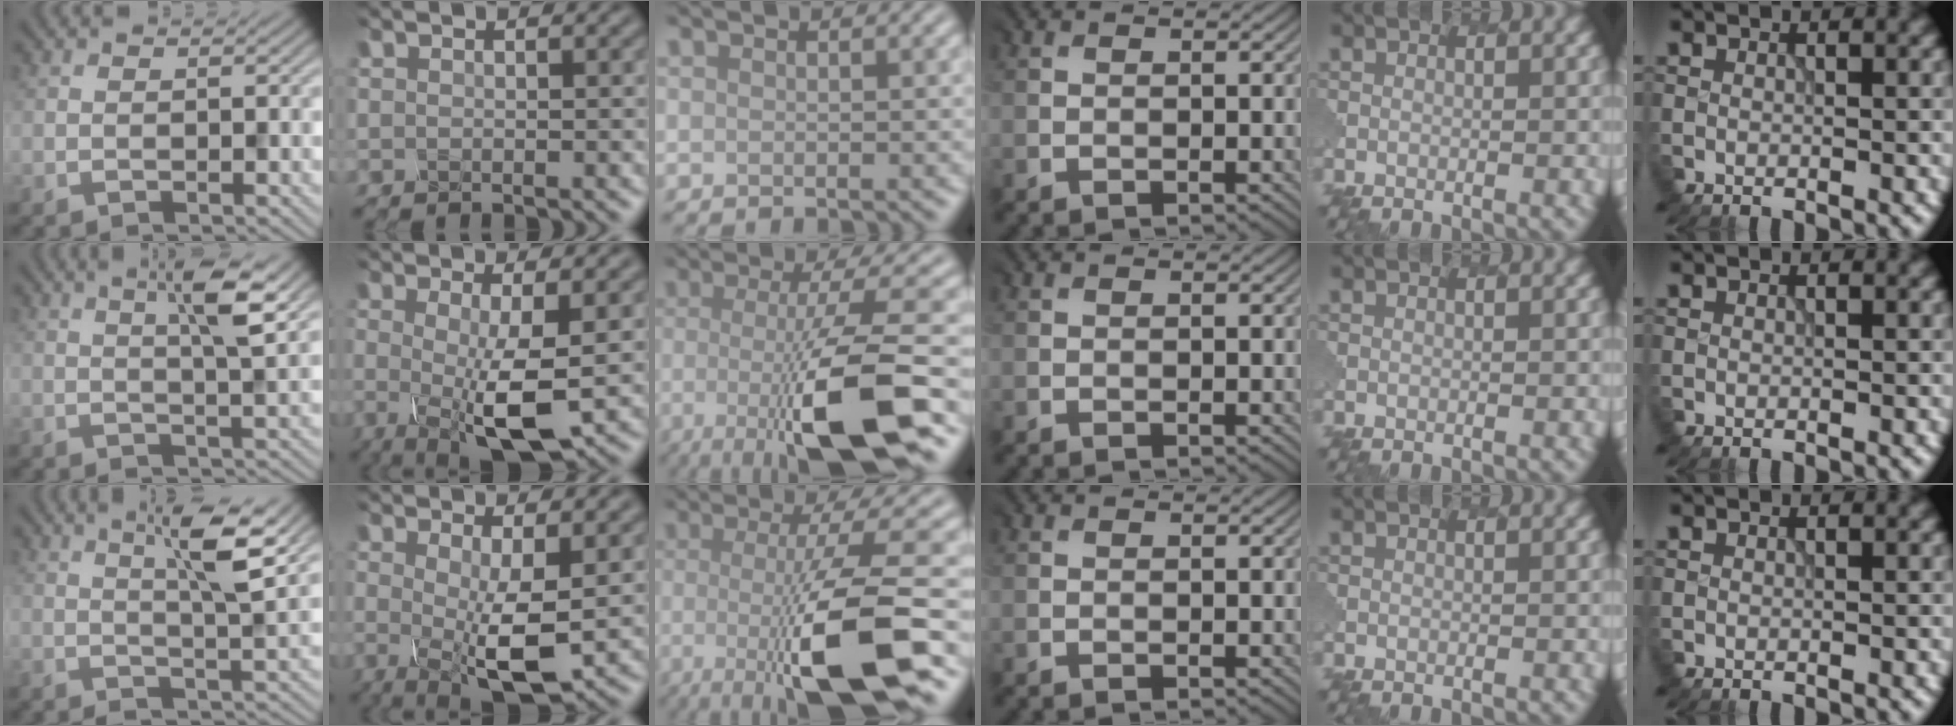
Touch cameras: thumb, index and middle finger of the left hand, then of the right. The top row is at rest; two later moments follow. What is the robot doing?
{"motion": "disassemble", "object": "battery cover"}